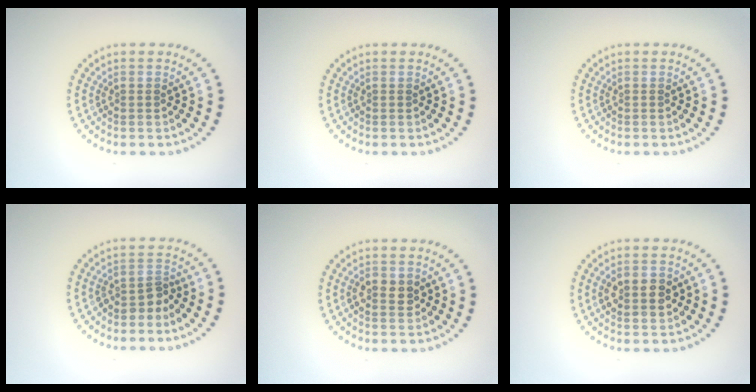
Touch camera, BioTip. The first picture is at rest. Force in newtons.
{"total": 0.0}
{"total": 0.0}
{"total": 2.0, "press": 1.4, "slide": 1.4}
{"total": 2.1, "press": 2.1, "slide": 0.2}
{"total": 3.6, "press": 3.6, "slide": 0.1}